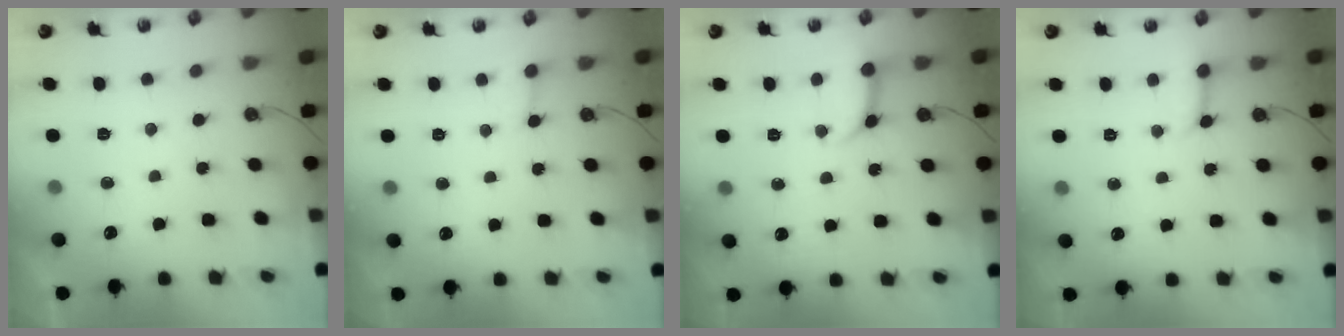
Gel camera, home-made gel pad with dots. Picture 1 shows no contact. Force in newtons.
{"total": 2.5, "press": 2.4, "slide": 0.5}
{"total": 9.6, "press": 9.5, "slide": 1.3}
{"total": 3.0, "press": 2.9, "slide": 0.6}